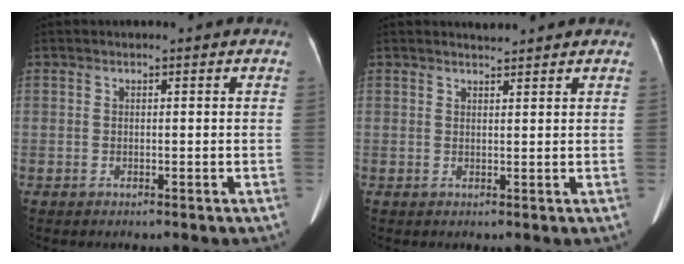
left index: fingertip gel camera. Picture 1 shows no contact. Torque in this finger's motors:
{"motor_torque": [-0.35, -0.31, -0.14, -0.02]}